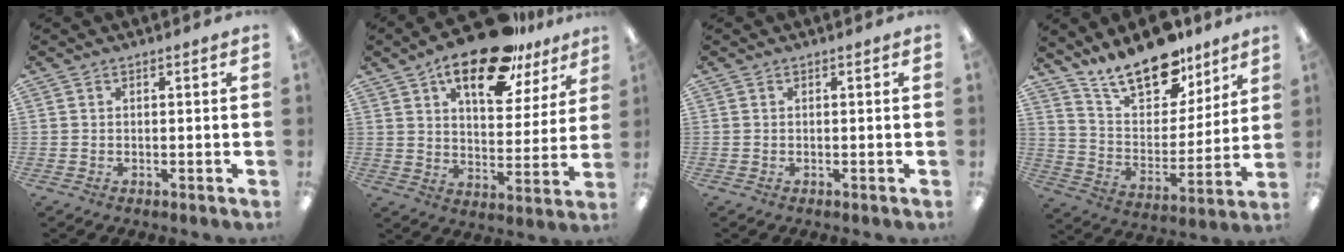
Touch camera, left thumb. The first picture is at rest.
{"total": 18.7, "force": [12.9, 7.6, 11.2], "torque": [-0.171, -0.066, 0.214]}
{"total": 0.0}
{"total": 17.9, "force": [14.1, 7.9, 7.9], "torque": [-0.139, -0.092, 0.249]}